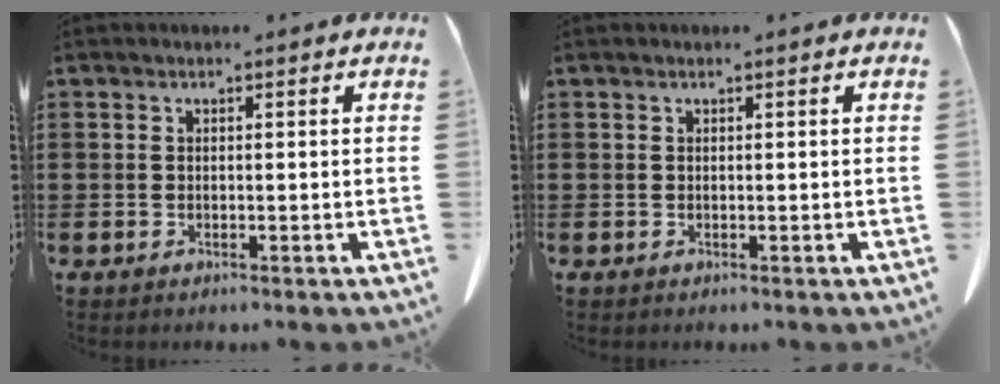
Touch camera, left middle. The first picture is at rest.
{"total": 0.0}